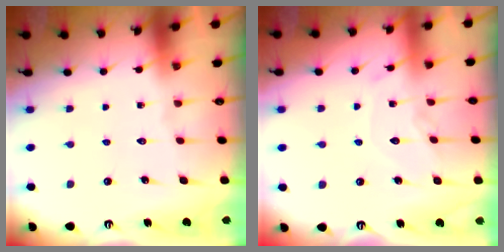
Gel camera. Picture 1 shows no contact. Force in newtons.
{"total": 9.0, "press": 9.0, "slide": 0.1}